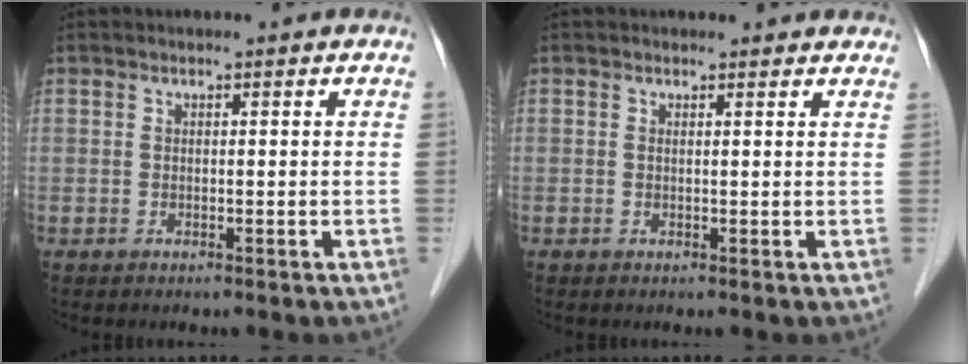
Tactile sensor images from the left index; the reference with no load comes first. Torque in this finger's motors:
{"motor_torque": [-0.17, -0.19, -0.43, -0.15]}